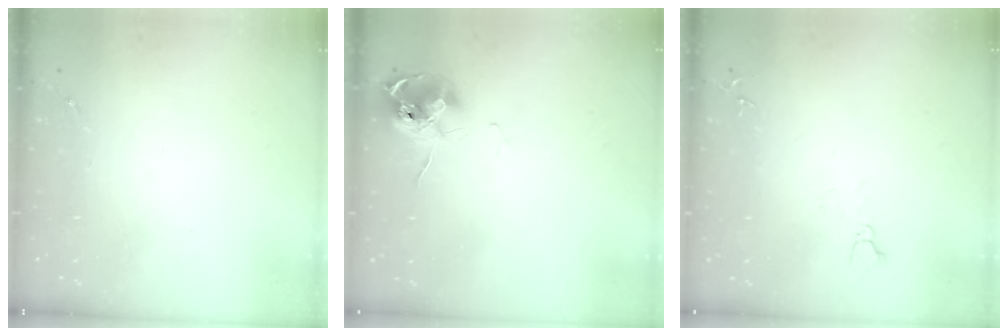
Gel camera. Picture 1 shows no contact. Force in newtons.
{"total": 11.9, "press": 11.8, "slide": 1.2}
{"total": 4.1, "press": 4.1, "slide": 0.4}